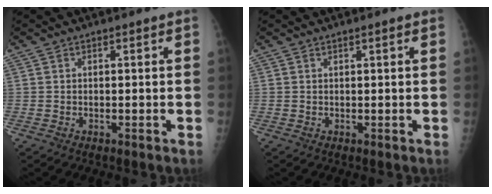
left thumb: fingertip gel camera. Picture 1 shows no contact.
{"total": 0.5, "force": [0.3, 0.0, 0.4], "torque": [-0.007, 0.001, 0.004]}